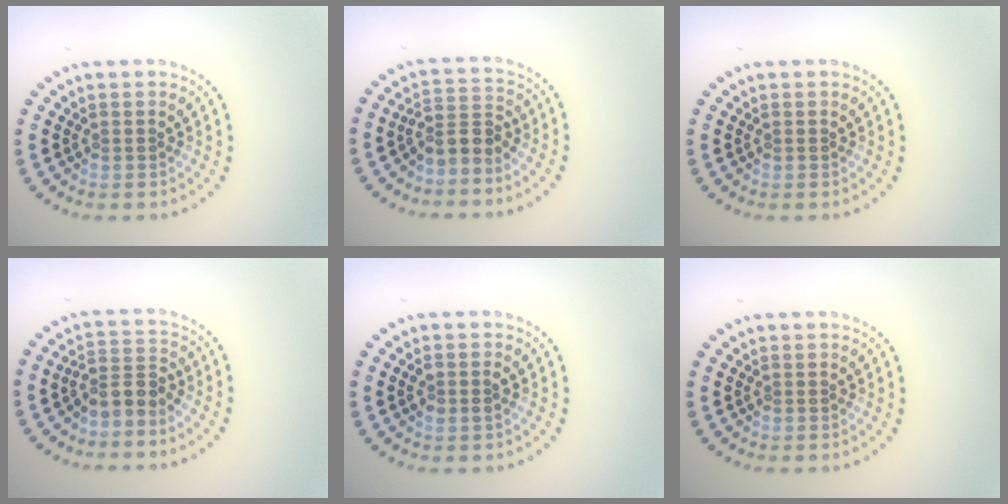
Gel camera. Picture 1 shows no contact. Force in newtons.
{"total": 2.6, "press": 1.9, "slide": 1.7}
{"total": 0.0}
{"total": 2.6, "press": 1.8, "slide": 1.8}
{"total": 1.4, "press": 1.3, "slide": 0.3}
{"total": 0.0}